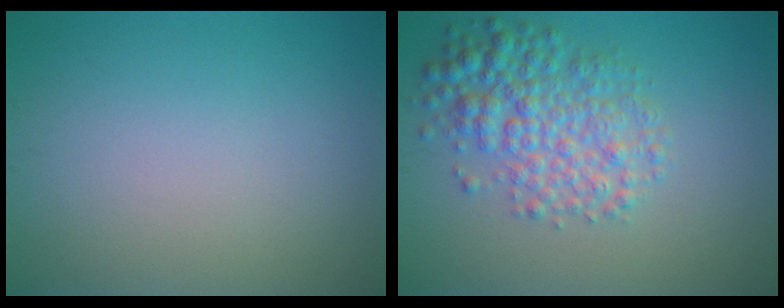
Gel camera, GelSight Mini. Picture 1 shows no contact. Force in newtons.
{"total": 5.0, "press": 5.0, "slide": 0.1}